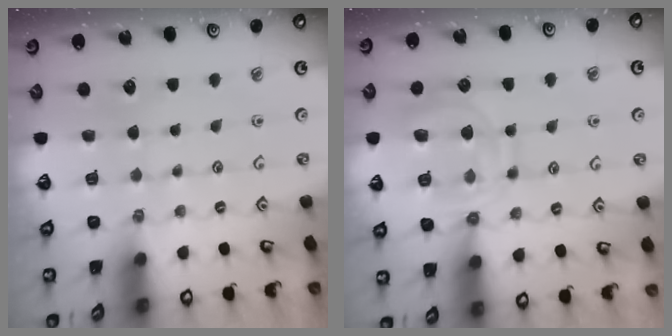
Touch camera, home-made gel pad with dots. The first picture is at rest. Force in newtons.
{"total": 13.1, "press": 13.1, "slide": 1.2}